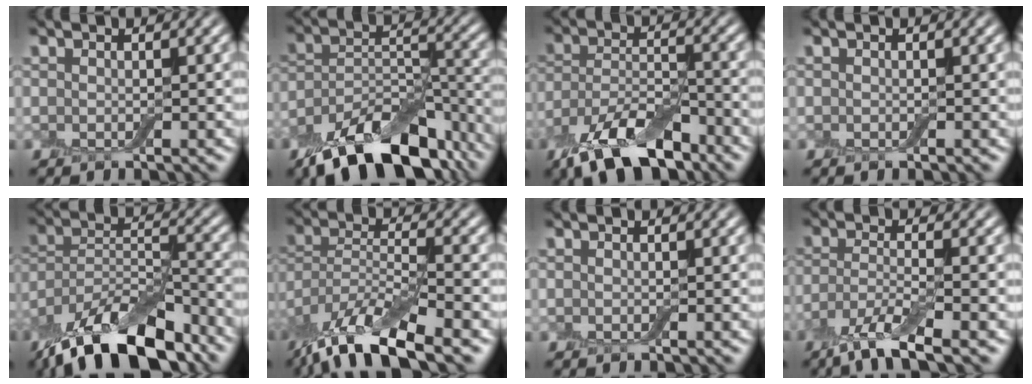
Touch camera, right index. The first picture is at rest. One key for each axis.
{"total": 13.4, "fx": -9.5, "fy": 6.2, "fz": 7.2, "tx": -0.133, "ty": 0.003, "tz": -0.162}
{"total": 9.6, "fx": -6.7, "fy": 3.8, "fz": 5.6, "tx": -0.100, "ty": -0.006, "tz": -0.131}
{"total": 0.0}
{"total": 13.2, "fx": -10.0, "fy": 5.0, "fz": 7.0, "tx": -0.132, "ty": 0.011, "tz": -0.176}
{"total": 10.7, "fx": -7.6, "fy": 2.9, "fz": 6.9, "tx": -0.119, "ty": 0.003, "tz": -0.149}
{"total": 0.0}
{"total": 5.0, "fx": -3.3, "fy": 1.1, "fz": 3.7, "tx": -0.073, "ty": -0.010, "tz": -0.071}